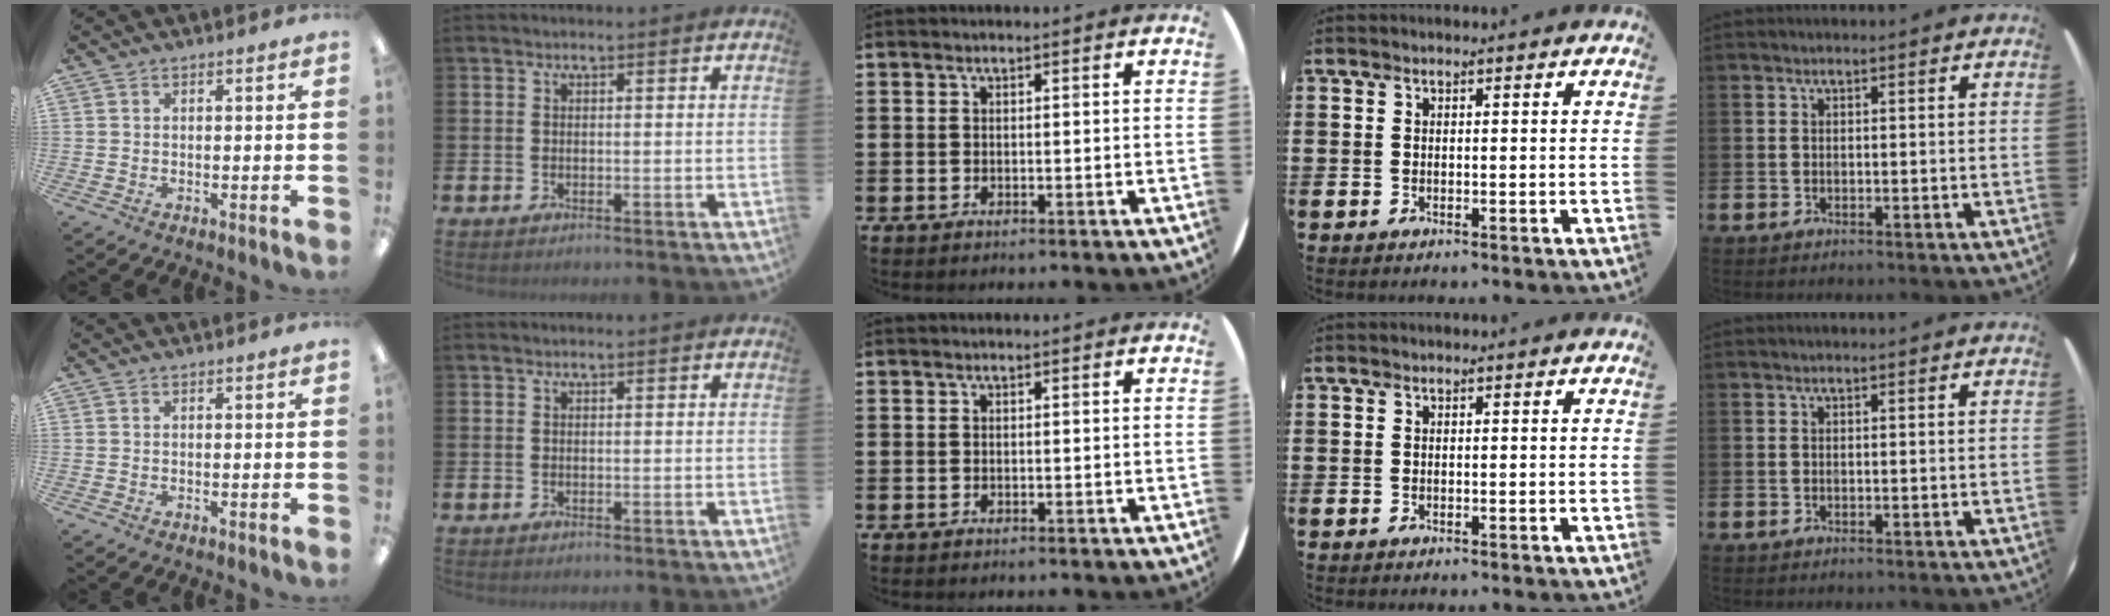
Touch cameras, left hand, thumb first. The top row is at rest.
{}